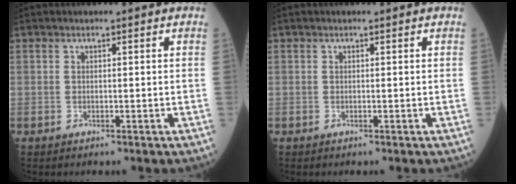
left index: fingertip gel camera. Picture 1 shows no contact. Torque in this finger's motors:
{"motor_torque": [-0.06, 0.07, -0.02, 0.00]}